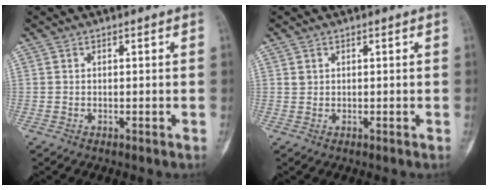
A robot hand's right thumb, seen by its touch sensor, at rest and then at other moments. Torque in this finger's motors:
{"motor_torque": [0.12, 0.18, 0.29, 0.08, 0.00]}